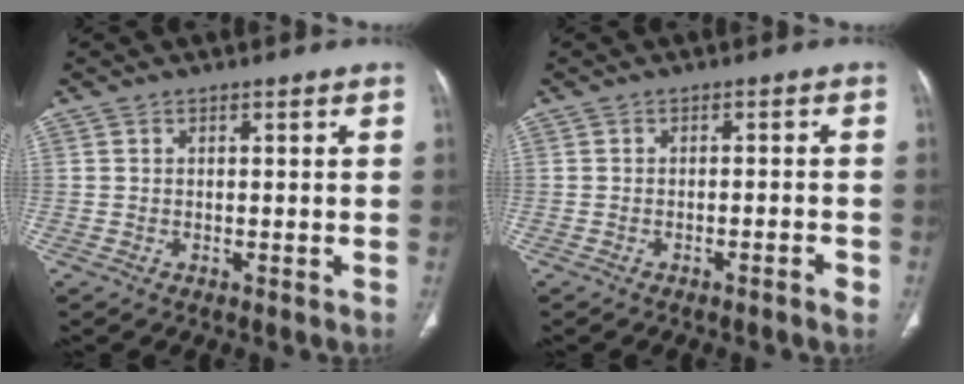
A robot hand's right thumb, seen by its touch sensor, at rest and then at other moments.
{"total": 1.7, "force": [-1.1, 0.3, 1.2], "torque": [-0.027, 0.009, -0.014]}